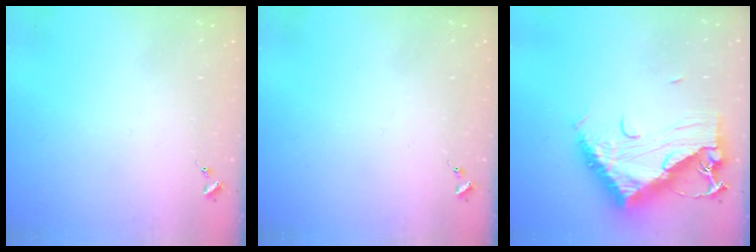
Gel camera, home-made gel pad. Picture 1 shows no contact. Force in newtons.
{"total": 0.0}
{"total": 15.7, "press": 15.6, "slide": 1.5}